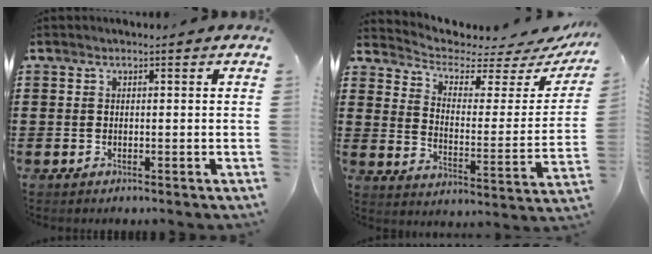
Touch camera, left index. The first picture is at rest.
{"total": 3.9, "force": [3.1, 1.5, 1.8], "torque": [-0.056, -0.026, 0.048]}